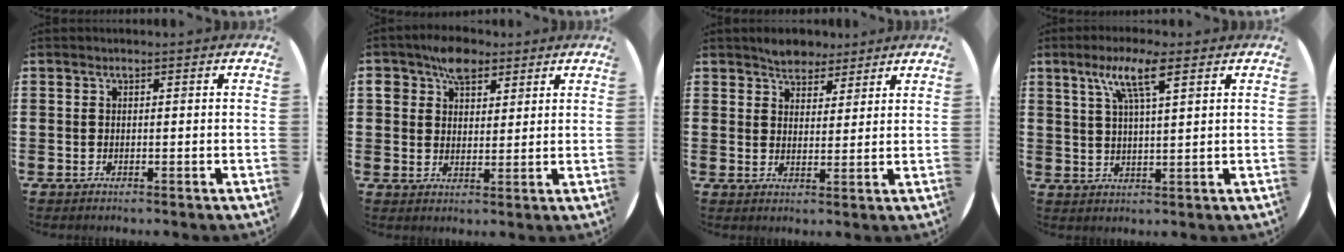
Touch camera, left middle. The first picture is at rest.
{"total": 5.3, "force": [3.8, 3.4, 1.6], "torque": [-0.029, 0.004, 0.067]}
{"total": 3.9, "force": [3.6, 1.6, 0.0], "torque": [-0.012, -0.003, 0.069]}
{"total": 6.9, "force": [3.9, 1.2, 5.5], "torque": [-0.103, 0.005, 0.061]}